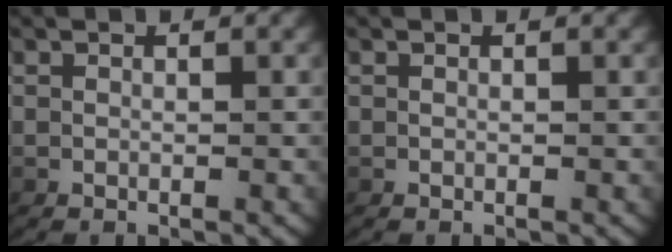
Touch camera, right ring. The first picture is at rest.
{"total": 0.0}